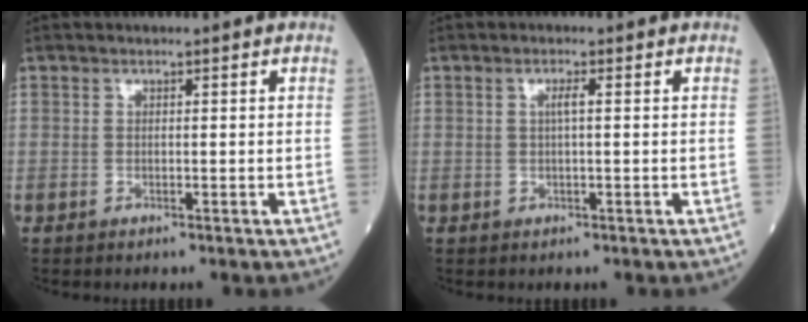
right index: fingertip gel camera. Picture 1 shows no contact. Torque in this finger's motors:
{"motor_torque": [-0.17, 0.10, 0.02, 0.01]}